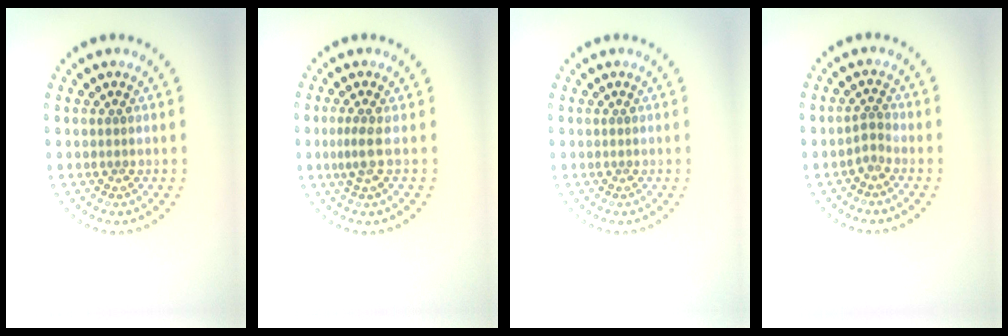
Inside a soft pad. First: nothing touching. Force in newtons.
{"total": 1.8, "press": 1.3, "slide": 1.2}
{"total": 0.0}
{"total": 1.1, "press": 0.8, "slide": 0.7}